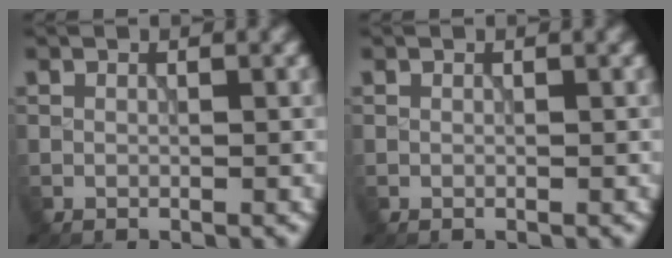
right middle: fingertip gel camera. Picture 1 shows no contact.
{"total": 0.0}